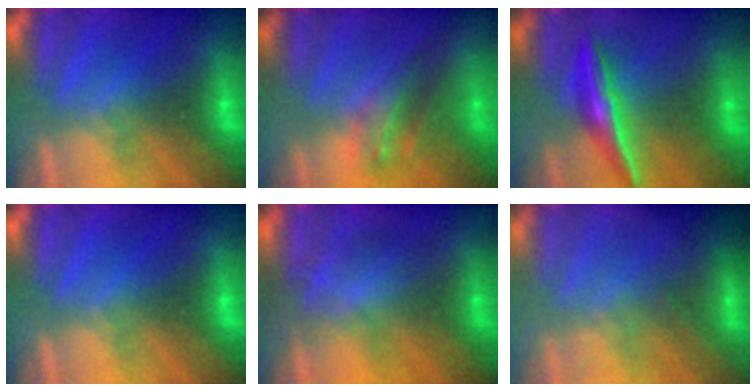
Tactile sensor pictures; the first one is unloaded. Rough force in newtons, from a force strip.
{"total": 2.9}
{"total": 1.5}
{"total": 0.0}
{"total": 2.8}
{"total": 2.7}